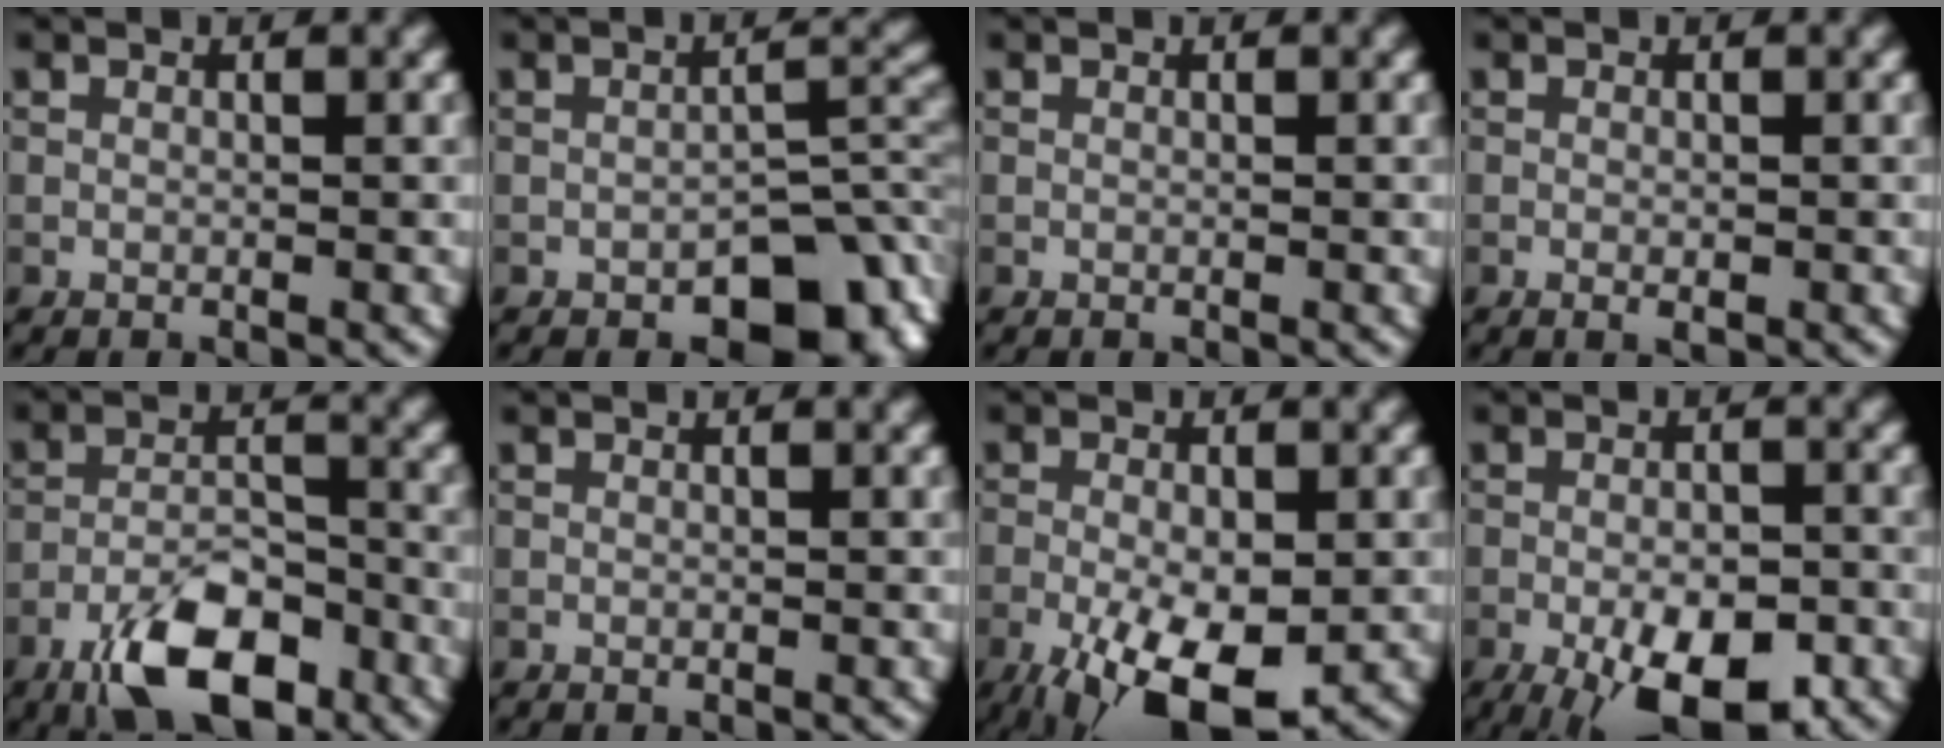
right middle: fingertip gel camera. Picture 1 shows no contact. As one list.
[{"total": 6.7, "force": [-3.8, 3.3, 4.5], "torque": [-0.044, 0.000, -0.052]}, {"total": 0.0}, {"total": 0.8, "force": [-0.3, 0.3, 0.7], "torque": [-0.012, -0.002, -0.003]}, {"total": 8.1, "force": [-5.1, 3.2, 5.4], "torque": [-0.088, 0.004, -0.094]}, {"total": 0.0}, {"total": 9.4, "force": [-4.2, 3.7, 7.5], "torque": [-0.139, -0.014, -0.064]}, {"total": 9.7, "force": [-5.1, 3.8, 7.4], "torque": [-0.107, -0.020, -0.076]}]